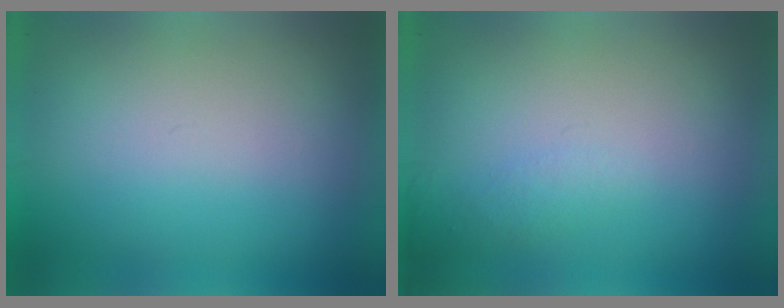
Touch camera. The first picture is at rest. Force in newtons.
{"total": 1.2}